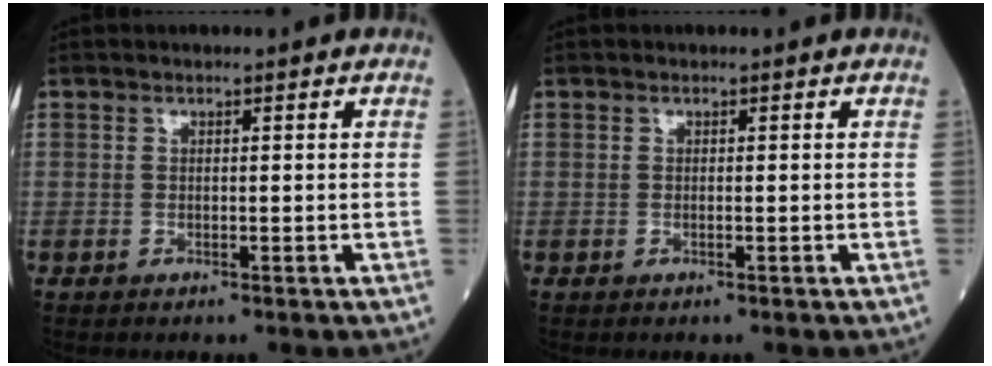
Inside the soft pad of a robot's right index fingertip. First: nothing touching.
{"total": 0.0}